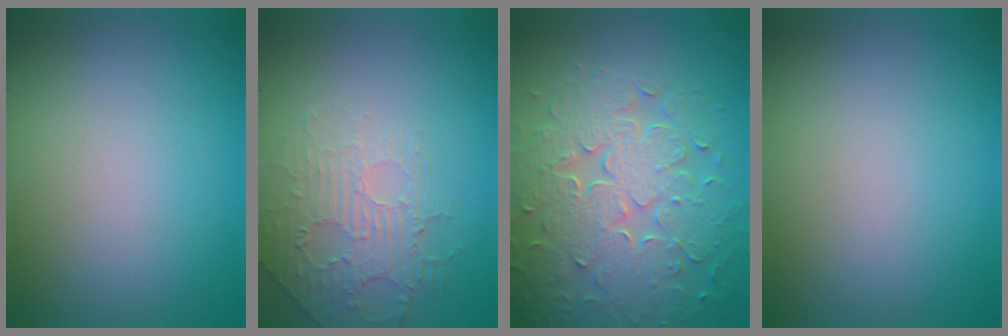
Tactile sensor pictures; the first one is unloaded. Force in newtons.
{"total": 2.3, "press": 1.5, "slide": 1.7}
{"total": 8.7, "press": 6.3, "slide": 6.0}
{"total": 0.0}